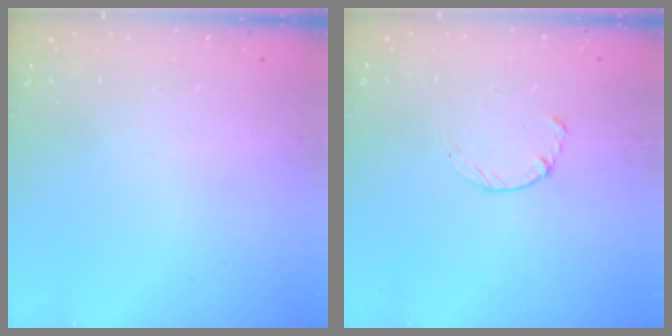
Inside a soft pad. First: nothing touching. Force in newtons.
{"total": 1.8, "press": 1.7, "slide": 0.3}